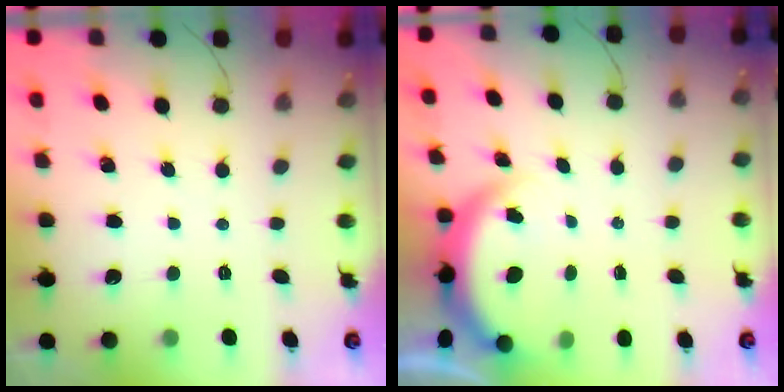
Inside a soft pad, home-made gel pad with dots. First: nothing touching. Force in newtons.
{"total": 3.7, "press": 3.6, "slide": 0.6}